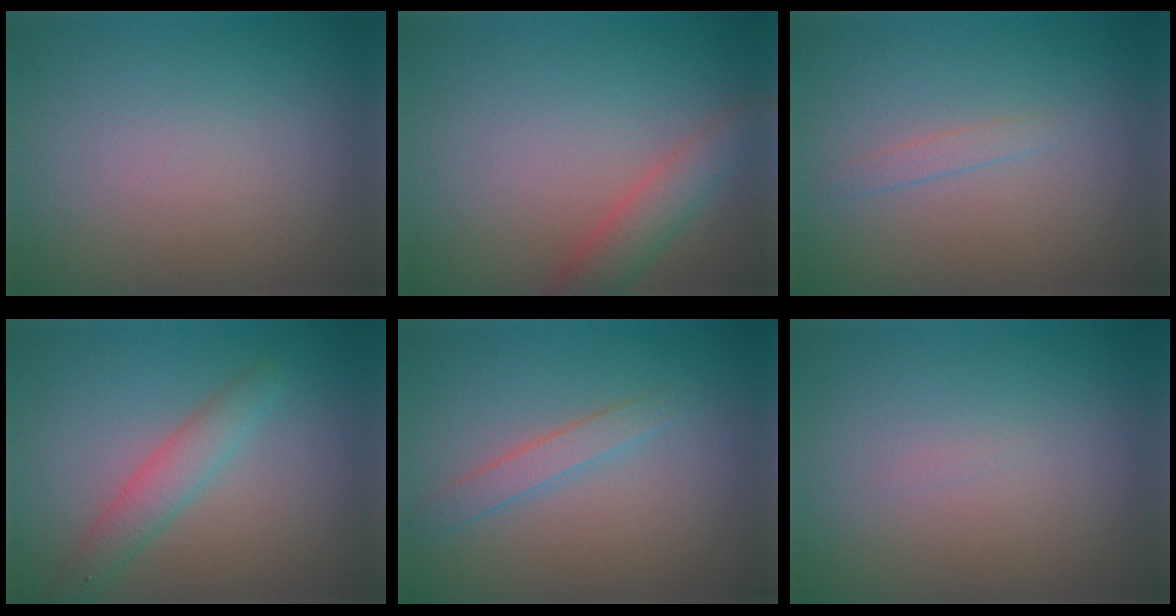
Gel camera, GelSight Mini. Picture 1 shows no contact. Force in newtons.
{"total": 3.0, "press": 3.0, "slide": 0.2}
{"total": 0.8, "press": 0.8, "slide": 0.1}
{"total": 2.8, "press": 2.8, "slide": 0.0}
{"total": 1.7, "press": 1.7, "slide": 0.1}
{"total": 0.0}